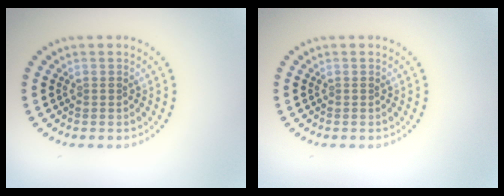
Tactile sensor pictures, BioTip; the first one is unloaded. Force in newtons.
{"total": 0.0}